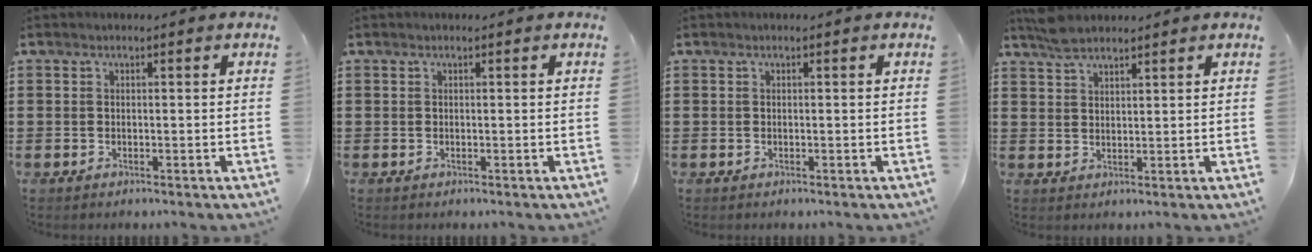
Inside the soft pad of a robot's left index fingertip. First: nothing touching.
{"total": 0.0}
{"total": 0.0}
{"total": 3.7, "force": [3.2, 1.2, 1.5], "torque": [-0.038, 0.002, 0.060]}